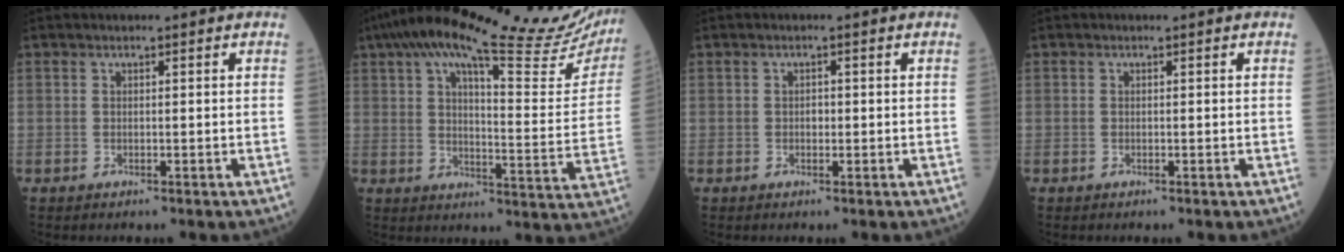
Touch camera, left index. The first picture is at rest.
{"total": 28.5, "force": [24.1, 3.9, 14.8], "torque": [-0.232, -0.031, 0.302]}
{"total": 0.9, "force": [0.0, 0.6, 0.7], "torque": [-0.011, 0.002, -0.001]}
{"total": 0.0}